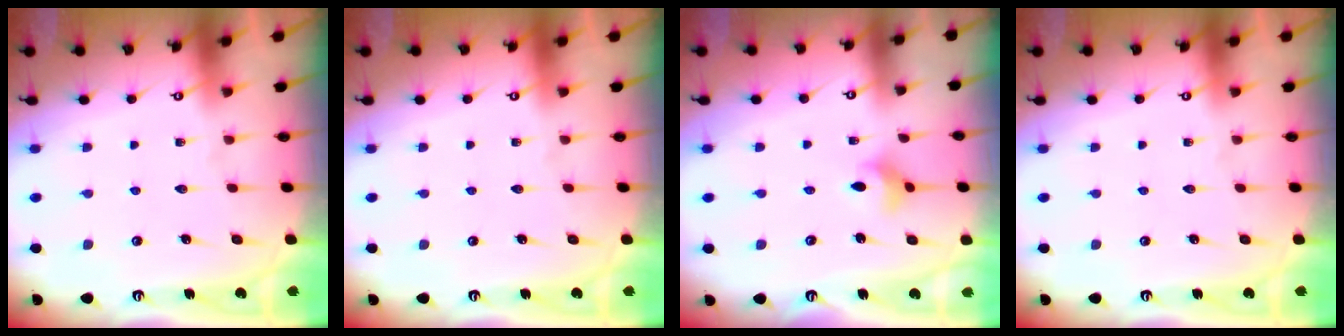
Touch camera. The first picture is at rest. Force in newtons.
{"total": 0.0}
{"total": 4.1, "press": 4.1, "slide": 0.8}
{"total": 0.0}